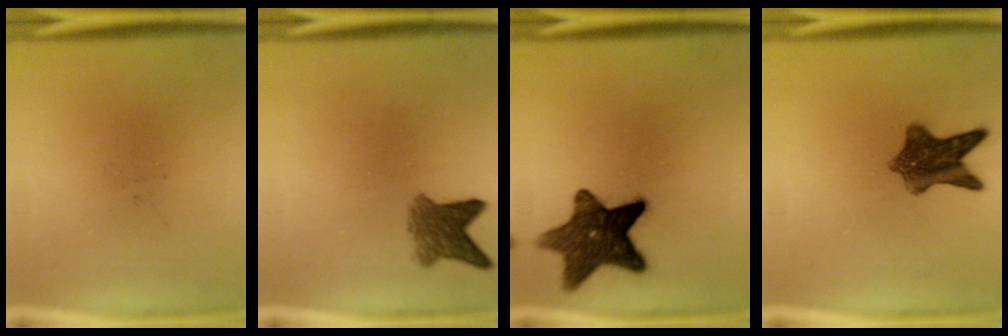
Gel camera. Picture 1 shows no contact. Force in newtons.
{"total": 4.6}
{"total": 12.4}
{"total": 8.0}